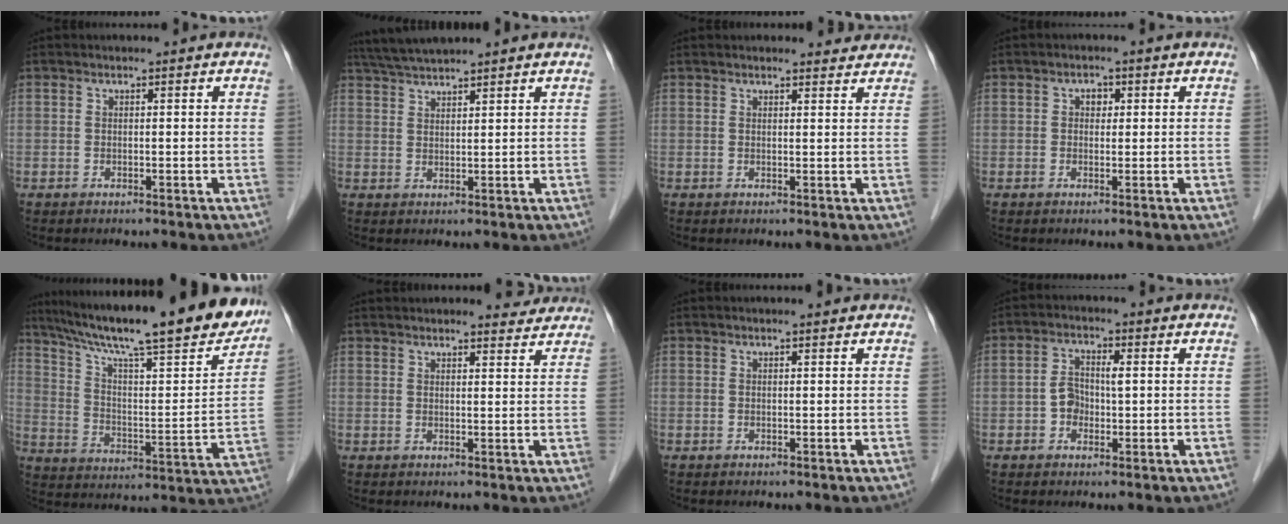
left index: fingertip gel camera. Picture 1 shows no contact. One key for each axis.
{"total": 5.9, "fx": 5.4, "fy": -0.4, "fz": 2.3, "tx": -0.048, "ty": 0.029, "tz": 0.101}
{"total": 4.4, "fx": 4.2, "fy": 1.0, "fz": 0.6, "tx": -0.004, "ty": 0.013, "tz": 0.044}
{"total": 1.6, "fx": 0.4, "fy": 1.2, "fz": 1.0, "tx": -0.013, "ty": 0.005, "tz": 0.003}
{"total": 26.8, "fx": 22.5, "fy": 2.7, "fz": 14.3, "tx": -0.236, "ty": -0.027, "tz": 0.322}
{"total": 5.8, "fx": 5.5, "fy": 1.0, "fz": 1.2, "tx": -0.012, "ty": 0.016, "tz": 0.061}
{"total": 0.5, "fx": 0.5, "fy": 0.0, "fz": 0.2, "tx": -0.009, "ty": 0.009, "tz": 0.008}
{"total": 3.7, "fx": -0.2, "fy": 2.2, "fz": 3.0, "tx": -0.062, "ty": 0.017, "tz": -0.002}